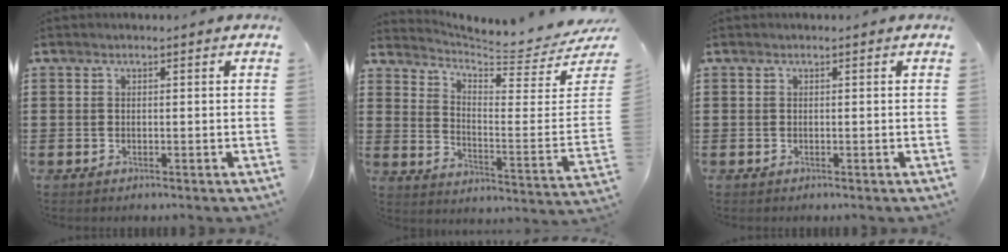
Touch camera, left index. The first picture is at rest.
{"total": 4.8, "force": [4.5, -0.4, 1.6], "torque": [-0.051, -0.057, 0.069]}
{"total": 0.0}